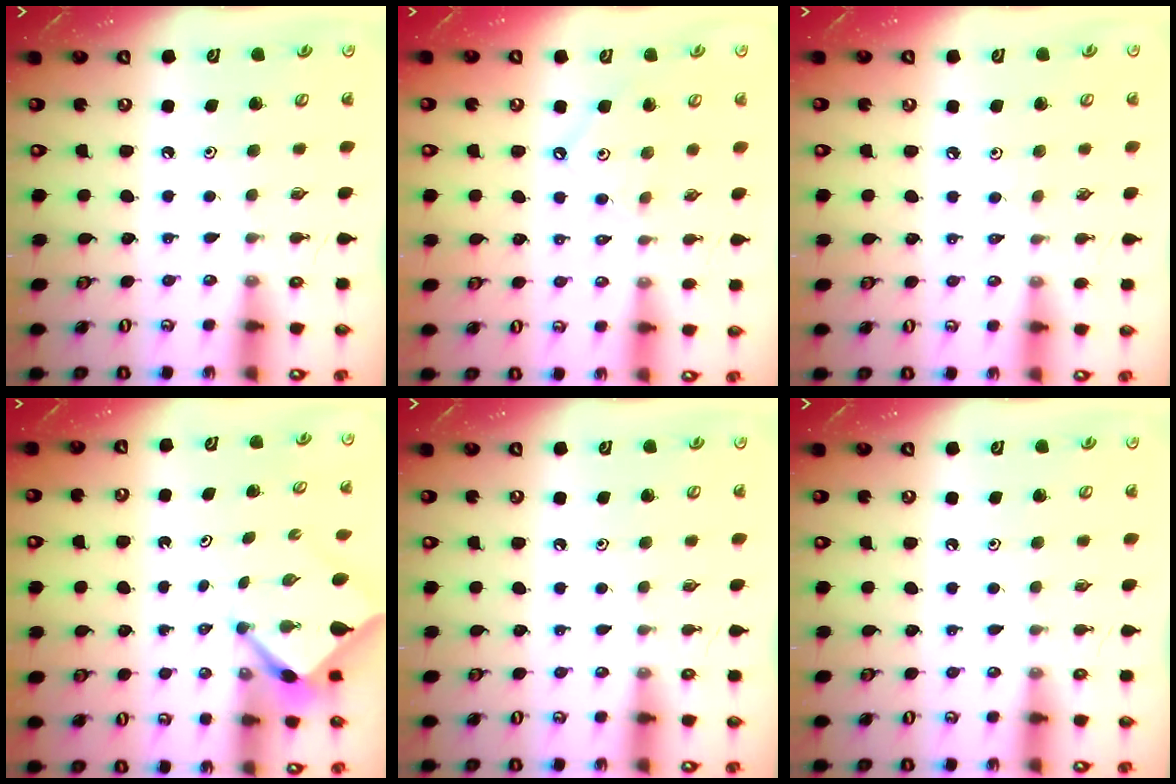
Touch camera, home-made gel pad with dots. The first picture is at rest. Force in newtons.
{"total": 2.3, "press": 2.3, "slide": 0.2}
{"total": 2.3, "press": 2.3, "slide": 0.4}
{"total": 3.4, "press": 3.4, "slide": 0.4}
{"total": 0.0}
{"total": 0.0}